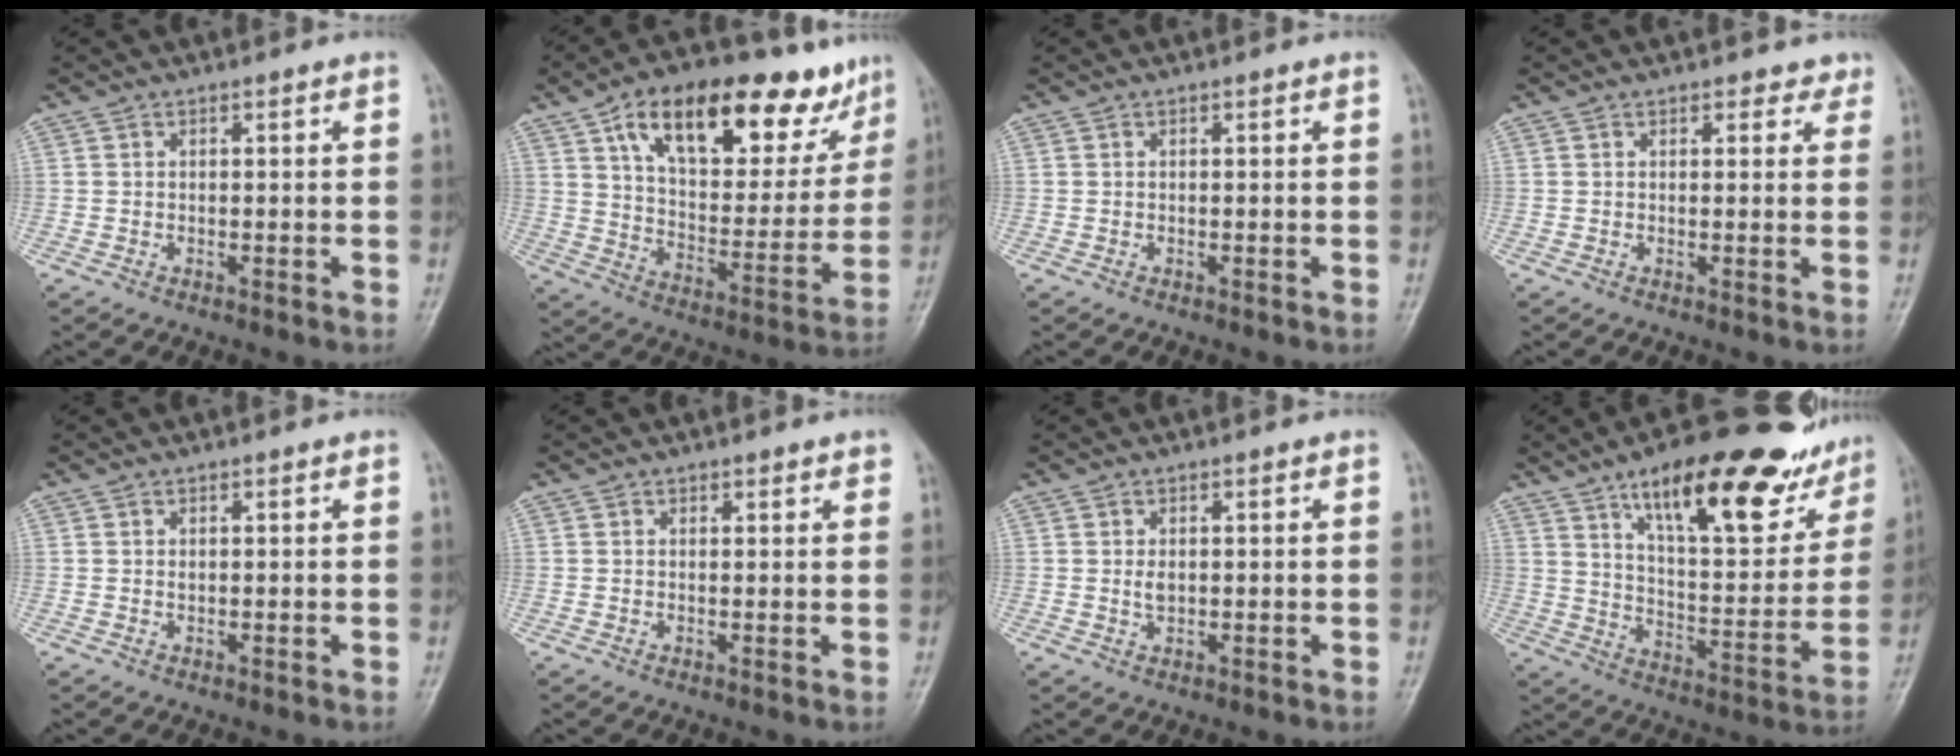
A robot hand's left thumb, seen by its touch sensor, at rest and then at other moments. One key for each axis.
{"total": 26.2, "fx": 14.8, "fy": 12.1, "fz": 17.9, "tx": -0.223, "ty": -0.021, "tz": 0.235}
{"total": 0.0}
{"total": 2.5, "fx": 1.8, "fy": 1.6, "fz": 0.7, "tx": 0.018, "ty": -0.007, "tz": 0.015}
{"total": 0.7, "fx": 0.3, "fy": 0.5, "fz": 0.4, "tx": -0.003, "ty": -0.001, "tz": 0.004}
{"total": 1.8, "fx": 1.3, "fy": 0.9, "fz": 0.8, "tx": 0.004, "ty": -0.006, "tz": 0.012}
{"total": 1.9, "fx": 0.3, "fy": 1.3, "fz": 1.4, "tx": -0.020, "ty": -0.003, "tz": 0.008}
{"total": 26.3, "fx": 16.5, "fy": 9.1, "fz": 18.4, "tx": -0.214, "ty": -0.046, "tz": 0.253}